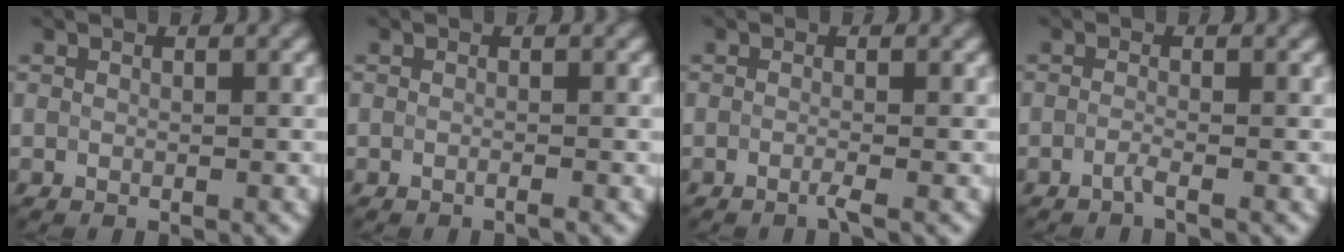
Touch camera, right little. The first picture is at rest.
{"total": 0.8, "force": [-0.8, -0.1, 0.1], "torque": [0.000, -0.009, -0.018]}
{"total": 1.1, "force": [-1.1, -0.2, 0.2], "torque": [-0.004, -0.006, -0.020]}
{"total": 1.3, "force": [-1.2, -0.3, -0.1], "torque": [0.000, -0.002, -0.025]}